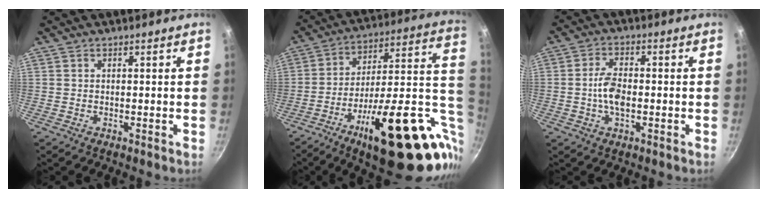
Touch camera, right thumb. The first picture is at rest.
{"total": 32.2, "force": [-6.9, 12.2, 29.0], "torque": [-0.374, 0.011, -0.094]}
{"total": 6.0, "force": [-0.8, 3.1, 5.1], "torque": [-0.095, 0.013, -0.020]}